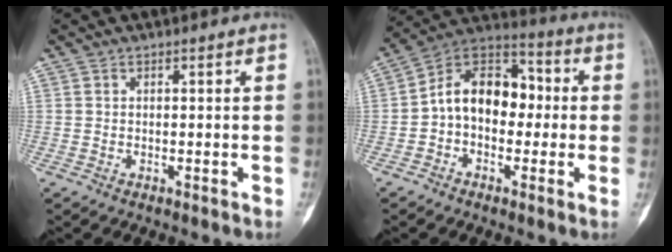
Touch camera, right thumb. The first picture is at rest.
{"total": 13.6, "force": [-0.3, 9.2, 10.0], "torque": [-0.129, 0.044, -0.021]}